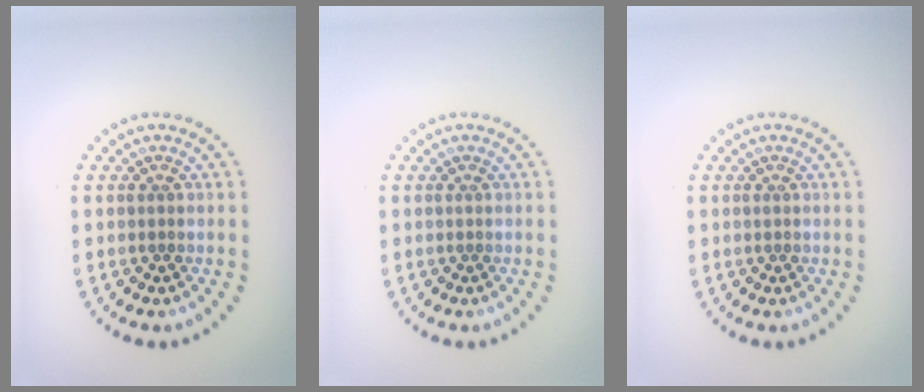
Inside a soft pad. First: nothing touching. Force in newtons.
{"total": 0.0}
{"total": 0.0}